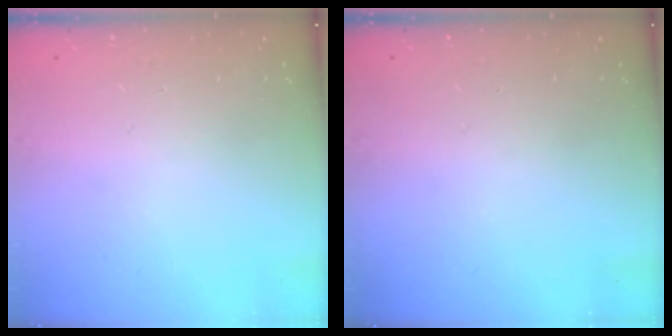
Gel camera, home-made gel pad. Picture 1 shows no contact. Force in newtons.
{"total": 0.0}